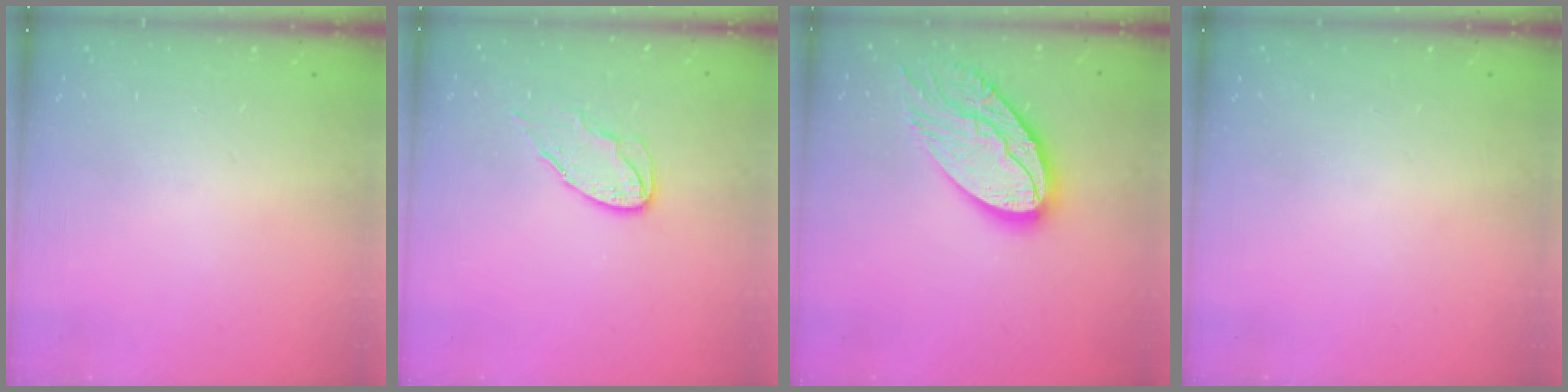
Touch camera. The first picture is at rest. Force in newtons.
{"total": 7.5, "press": 7.5, "slide": 0.2}
{"total": 19.0, "press": 18.9, "slide": 1.5}
{"total": 0.0}